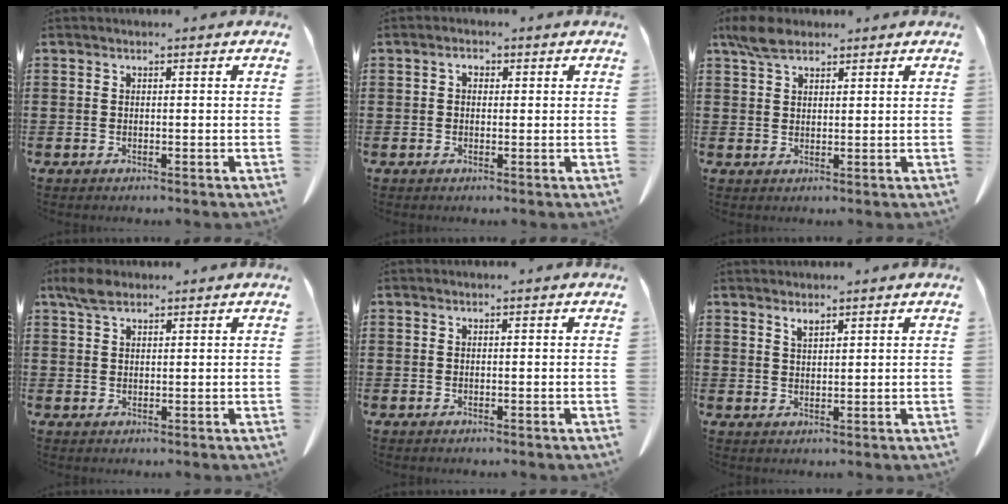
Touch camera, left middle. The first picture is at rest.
{"total": 1.5, "force": [0.2, 1.0, 1.1], "torque": [-0.024, 0.007, 0.004]}
{"total": 4.2, "force": [3.1, 1.9, 2.1], "torque": [-0.051, 0.007, 0.060]}
{"total": 3.3, "force": [2.3, 1.5, 1.8], "torque": [-0.042, 0.006, 0.045]}
{"total": 0.0}
{"total": 1.9, "force": [1.7, 0.3, 0.9], "torque": [-0.019, -0.001, 0.031]}